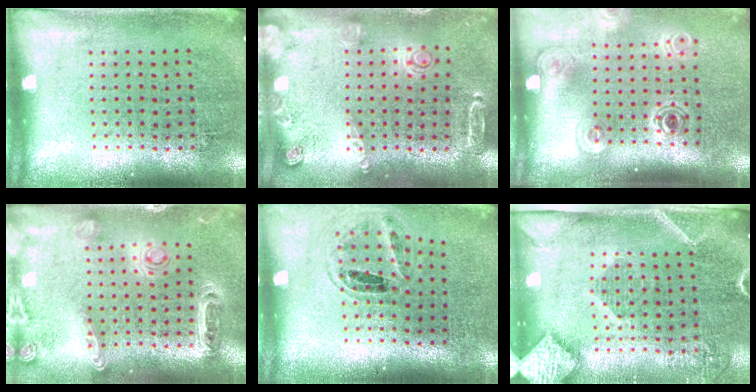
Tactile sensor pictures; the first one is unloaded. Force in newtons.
{"total": 1.6, "press": 1.6, "slide": 0.1}
{"total": 1.8, "press": 1.2, "slide": 1.3}
{"total": 1.3, "press": 1.3, "slide": 0.4}
{"total": 0.9, "press": 0.9, "slide": 0.2}
{"total": 2.5, "press": 1.9, "slide": 1.7}